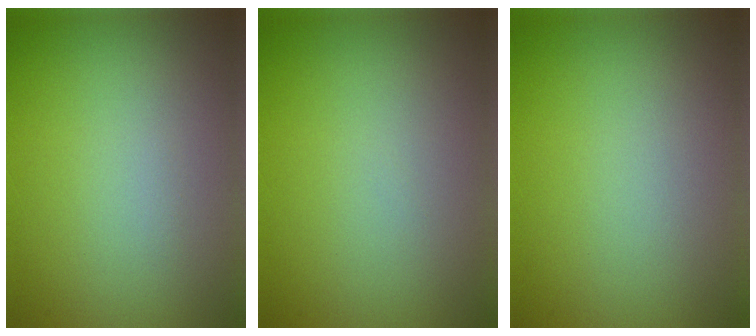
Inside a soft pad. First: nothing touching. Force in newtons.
{"total": 0.0}
{"total": 0.0}